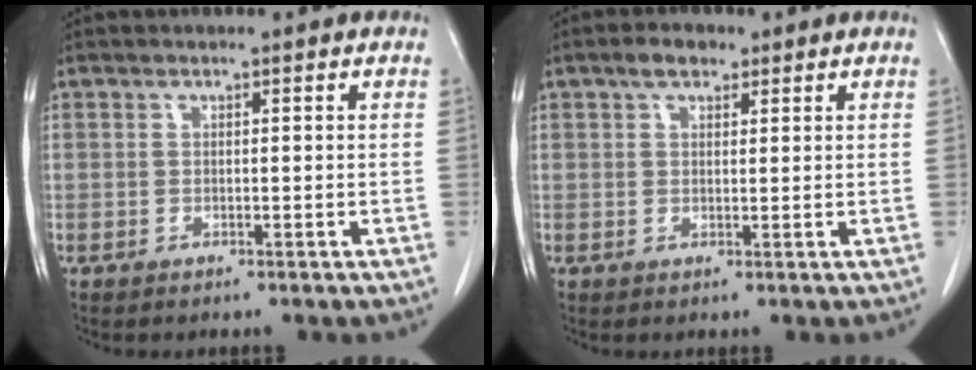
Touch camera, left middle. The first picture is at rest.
{"total": 2.9, "force": [1.9, 1.5, 1.6], "torque": [-0.031, 0.009, 0.033]}